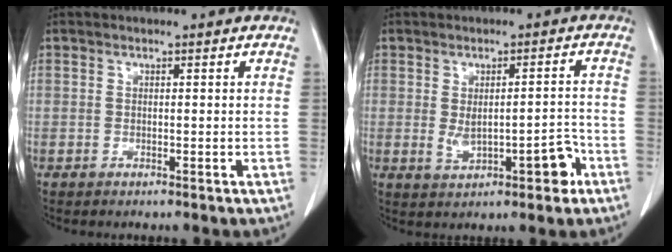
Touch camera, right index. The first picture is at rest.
{"total": 6.3, "force": [-1.8, 2.3, 5.6], "torque": [-0.077, 0.014, -0.010]}